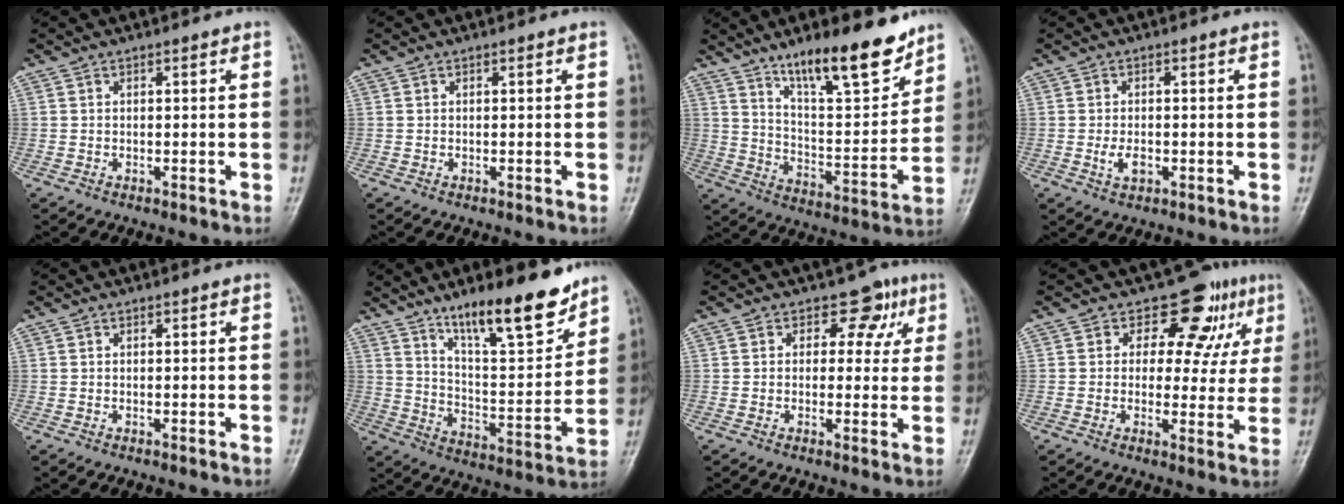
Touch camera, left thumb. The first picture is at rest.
{"total": 0.0}
{"total": 17.4, "force": [12.4, 4.8, 11.3], "torque": [-0.142, -0.082, 0.211]}
{"total": 3.3, "force": [-0.9, 2.1, 2.4], "torque": [-0.040, -0.001, -0.016]}
{"total": 0.0}
{"total": 17.3, "force": [12.3, 4.5, 11.2], "torque": [-0.142, -0.082, 0.209]}
{"total": 6.1, "force": [2.5, 4.6, 3.1], "torque": [0.009, 0.000, 0.023]}
{"total": 10.6, "force": [5.4, 7.0, 6.0], "torque": [-0.021, -0.017, 0.064]}